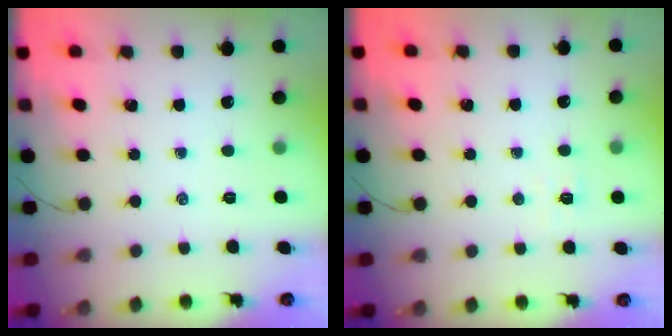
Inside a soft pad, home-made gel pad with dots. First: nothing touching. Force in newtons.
{"total": 2.8, "press": 2.7, "slide": 0.8}